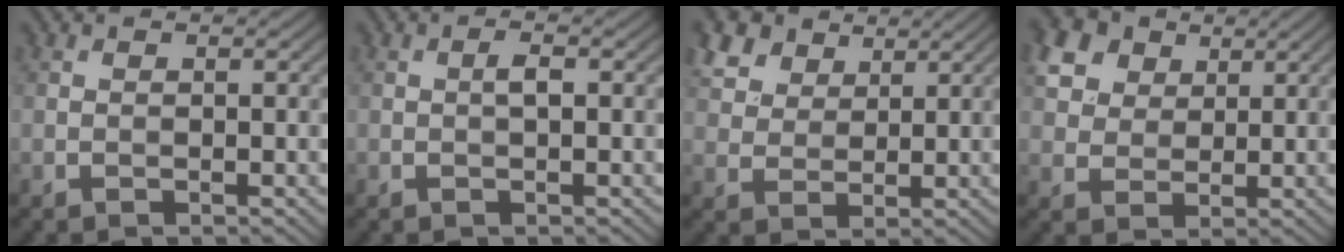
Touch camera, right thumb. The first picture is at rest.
{"total": 1.3, "force": [0.0, 0.3, 1.3], "torque": [-0.024, 0.005, -0.001]}
{"total": 6.9, "force": [4.6, 4.2, 3.0], "torque": [-0.096, 0.007, 0.096]}
{"total": 8.3, "force": [4.1, 6.1, 3.8], "torque": [-0.146, 0.019, 0.081]}